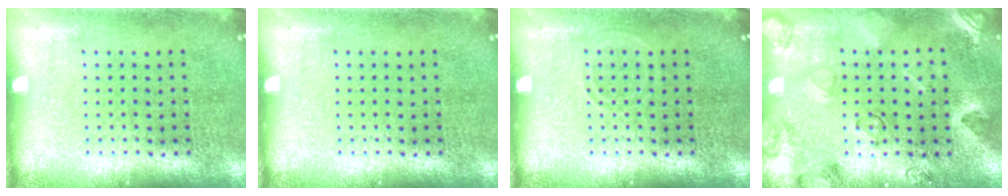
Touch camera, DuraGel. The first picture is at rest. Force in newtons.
{"total": 0.0}
{"total": 0.7, "press": 0.6, "slide": 0.3}
{"total": 2.3, "press": 1.9, "slide": 1.3}